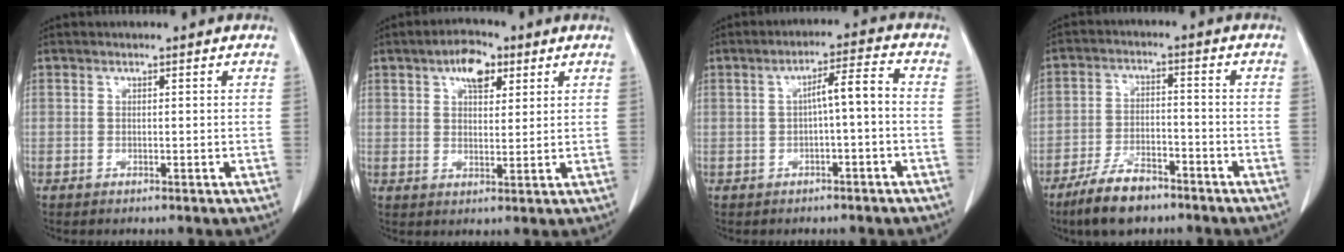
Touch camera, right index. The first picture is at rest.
{"total": 6.7, "force": [3.4, 3.5, 4.7], "torque": [-0.082, 0.012, 0.058]}
{"total": 5.3, "force": [-0.5, 0.9, 5.2], "torque": [-0.086, 0.024, -0.005]}
{"total": 9.2, "force": [-6.8, 3.4, 5.1], "torque": [-0.102, -0.008, -0.124]}